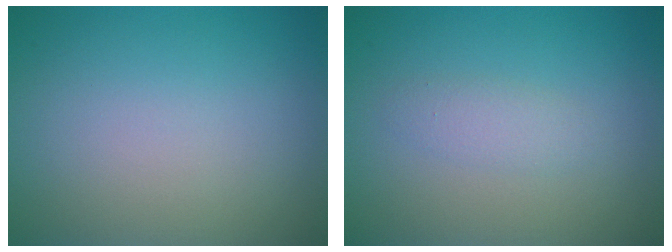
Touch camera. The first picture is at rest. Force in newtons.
{"total": 1.4, "press": 1.4, "slide": 0.0}